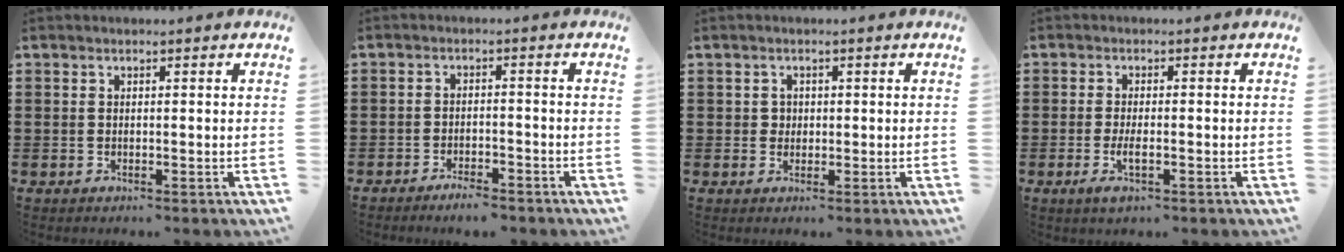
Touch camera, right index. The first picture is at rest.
{"total": 2.6, "force": [-2.5, 0.3, 0.6], "torque": [-0.015, 0.002, -0.049]}
{"total": 1.5, "force": [0.3, 1.4, 0.4], "torque": [-0.012, 0.009, 0.004]}
{"total": 3.1, "force": [-1.0, 0.8, 2.8], "torque": [-0.060, -0.007, -0.021]}